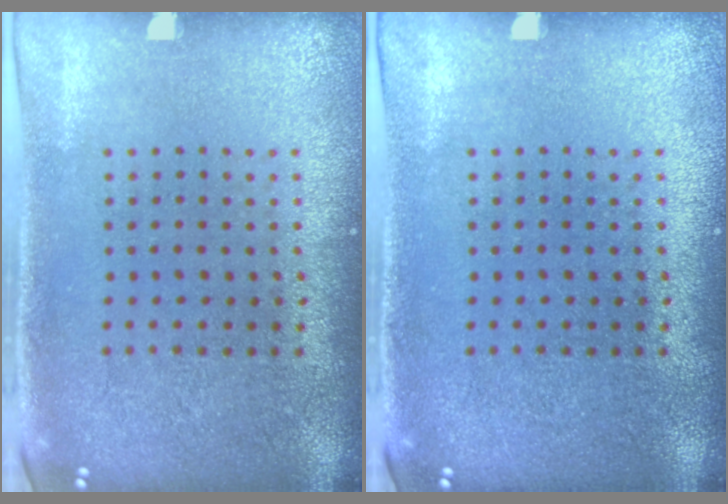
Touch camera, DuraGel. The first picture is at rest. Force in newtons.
{"total": 0.0}